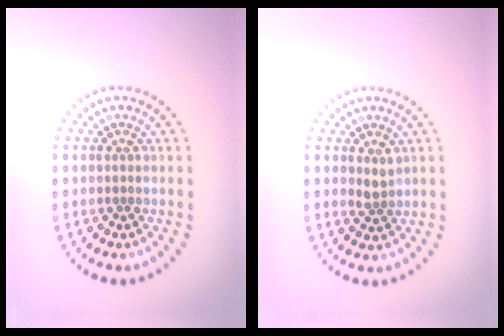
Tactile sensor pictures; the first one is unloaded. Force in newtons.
{"total": 1.4, "press": 1.2, "slide": 0.8}